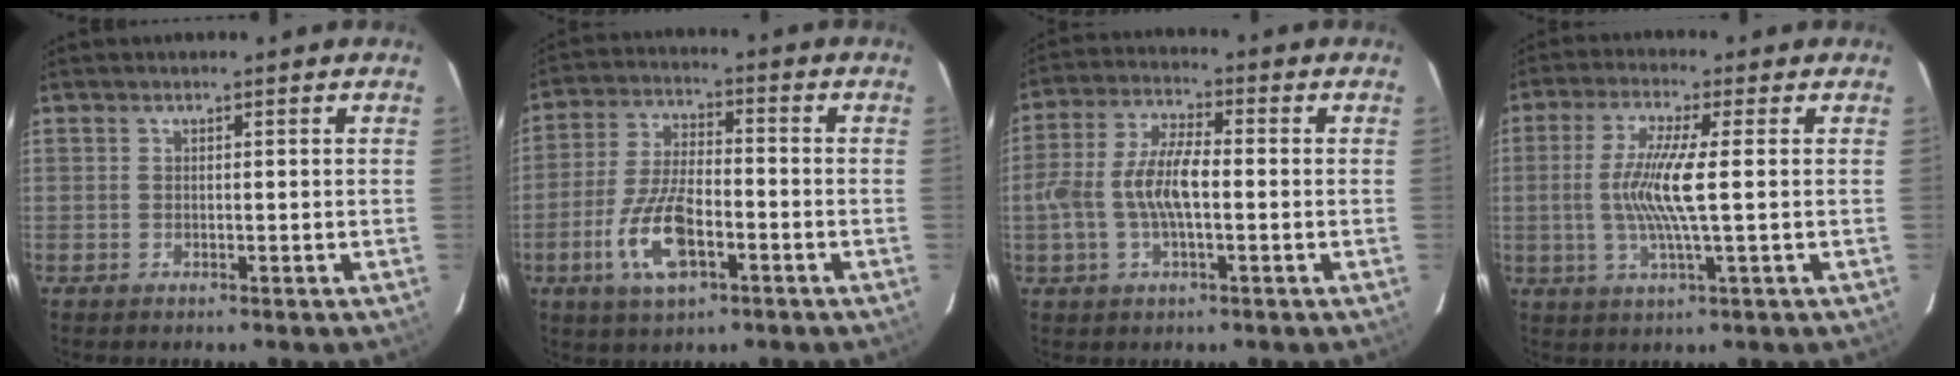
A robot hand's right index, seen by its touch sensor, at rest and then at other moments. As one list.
[{"total": 12.0, "force": [-4.8, 4.8, 9.9], "torque": [-0.210, -0.005, -0.086]}, {"total": 9.7, "force": [-1.5, 3.6, 8.9], "torque": [-0.183, 0.009, -0.028]}, {"total": 9.3, "force": [-0.2, 0.3, 9.3], "torque": [-0.184, -0.004, -0.005]}]